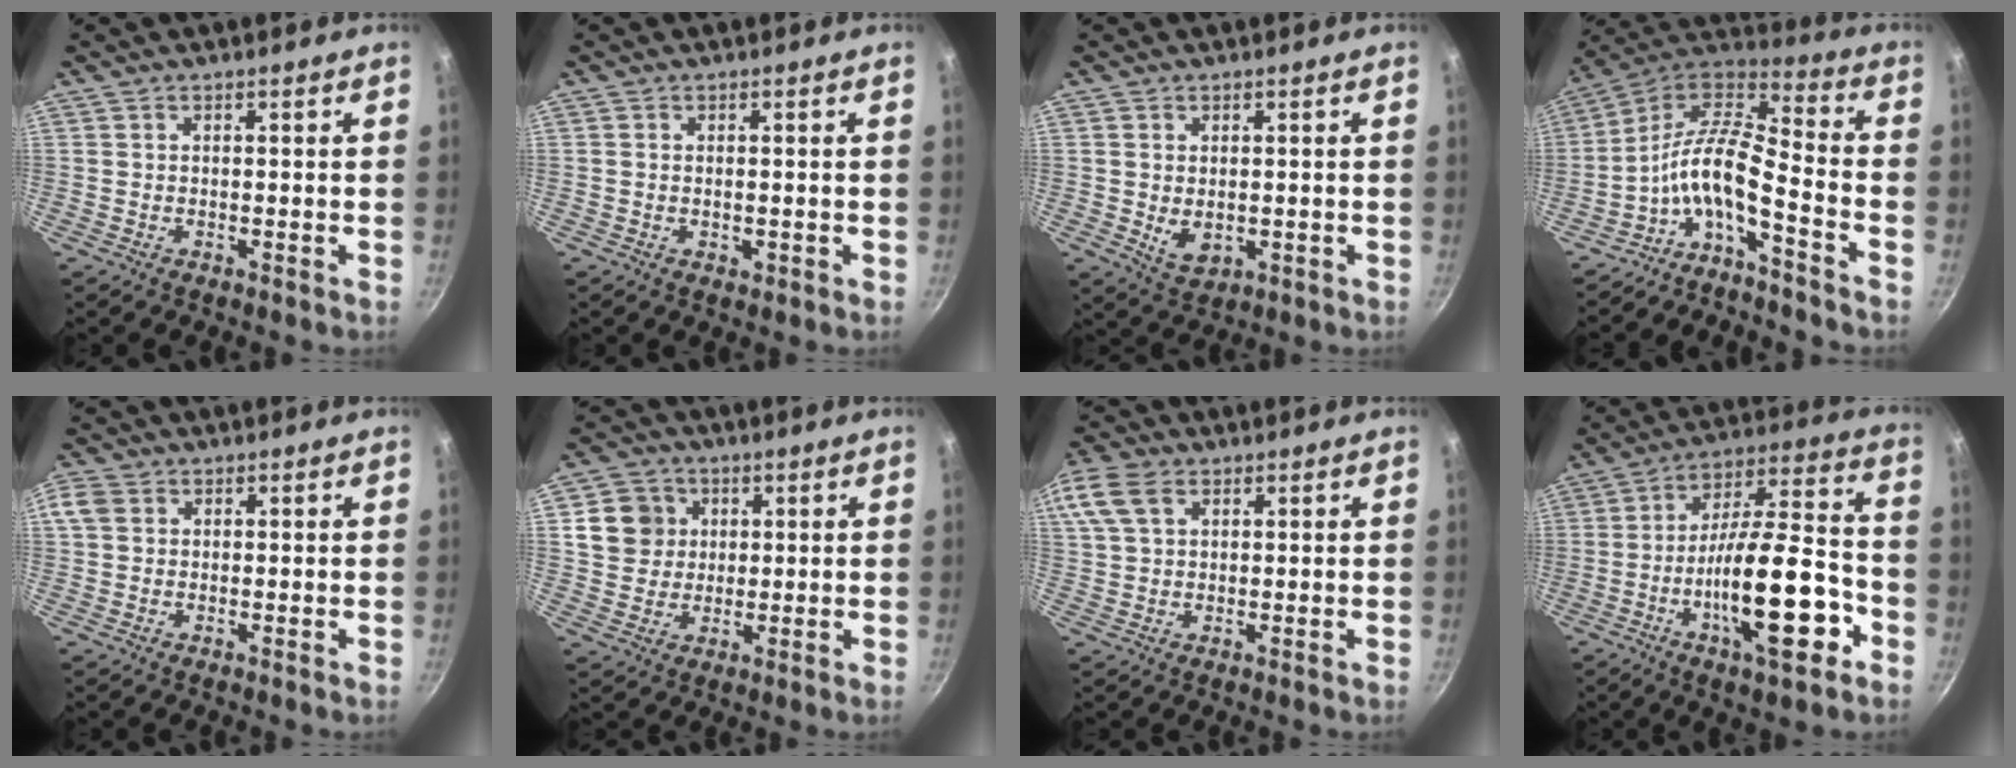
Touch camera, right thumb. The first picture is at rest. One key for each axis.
{"total": 1.1, "fx": -0.1, "fy": 0.7, "fz": 0.8, "tx": -0.011, "ty": -0.001, "tz": -0.003}
{"total": 4.7, "fx": -0.1, "fy": 3.2, "fz": 3.4, "tx": -0.054, "ty": -0.014, "tz": 0.005}
{"total": 12.0, "fx": -6.2, "fy": 3.1, "fz": 9.8, "tx": -0.197, "ty": 0.076, "tz": -0.131}
{"total": 3.8, "fx": 0.9, "fy": 3.1, "fz": 2.0, "tx": -0.036, "ty": 0.005, "tz": 0.011}
{"total": 8.3, "fx": 2.3, "fy": 7.6, "fz": 2.6, "tx": -0.013, "ty": 0.005, "tz": 0.037}
{"total": 9.8, "fx": 4.3, "fy": 6.3, "fz": 6.1, "tx": -0.132, "ty": 0.021, "tz": 0.078}
{"total": 20.4, "fx": -7.3, "fy": 6.6, "fz": 17.9, "tx": -0.265, "ty": 0.047, "tz": -0.123}